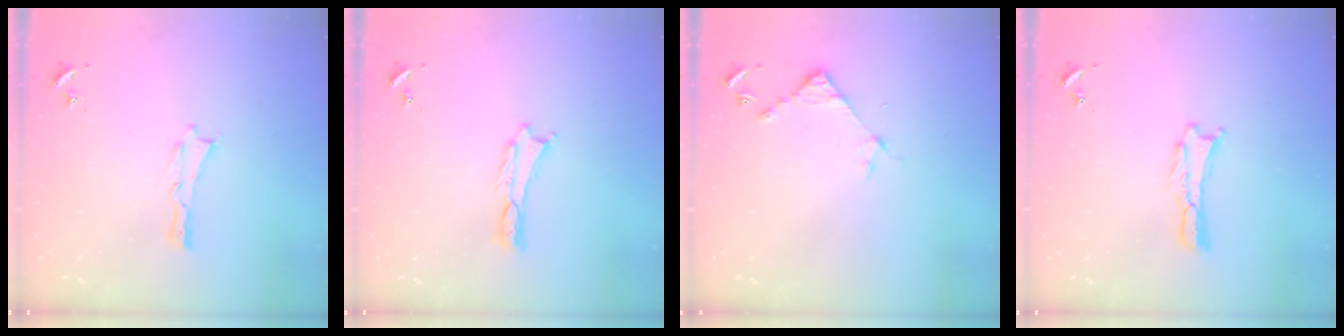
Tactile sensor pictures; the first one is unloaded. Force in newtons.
{"total": 0.0}
{"total": 4.3, "press": 4.3, "slide": 0.4}
{"total": 0.0}